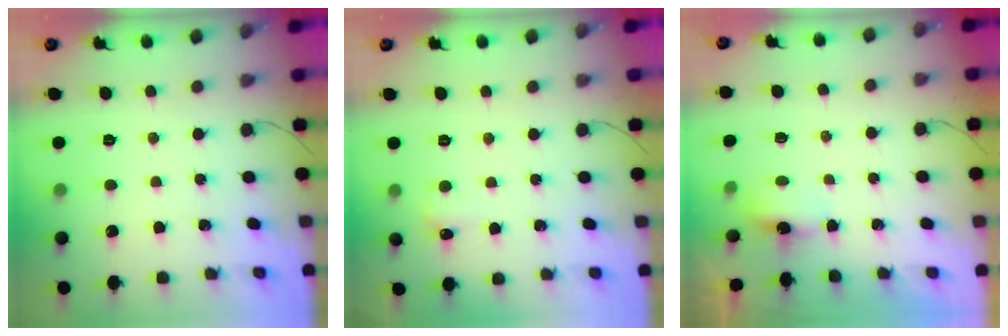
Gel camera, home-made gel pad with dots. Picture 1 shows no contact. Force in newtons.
{"total": 4.4, "press": 4.2, "slide": 1.2}
{"total": 3.9, "press": 3.8, "slide": 1.0}